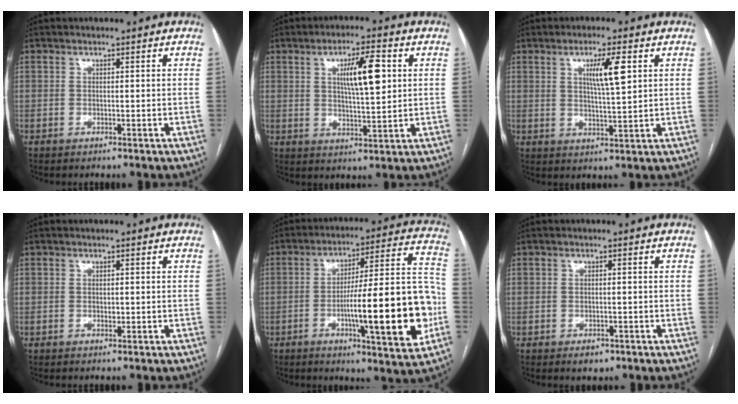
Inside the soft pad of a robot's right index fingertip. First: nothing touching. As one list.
[{"total": 8.5, "force": [2.3, 1.5, 8.0], "torque": [-0.135, 0.007, 0.042]}, {"total": 6.2, "force": [2.2, 0.4, 5.8], "torque": [-0.101, 0.000, 0.038]}, {"total": 0.7, "force": [0.0, 0.4, 0.5], "torque": [-0.008, -0.001, 0.002]}, {"total": 21.6, "force": [-5.4, 2.4, 20.8], "torque": [-0.273, 0.013, -0.073]}, {"total": 2.2, "force": [-1.3, 1.4, 1.1], "torque": [-0.012, 0.001, -0.009]}]